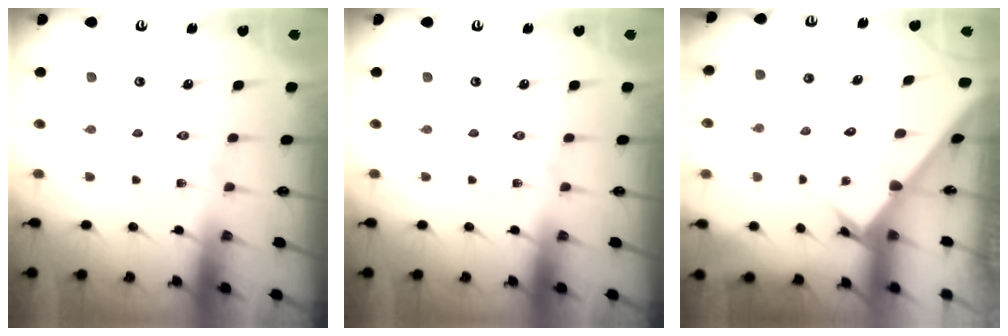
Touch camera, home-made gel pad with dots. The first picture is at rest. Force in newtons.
{"total": 0.0}
{"total": 2.6, "press": 2.6, "slide": 0.3}